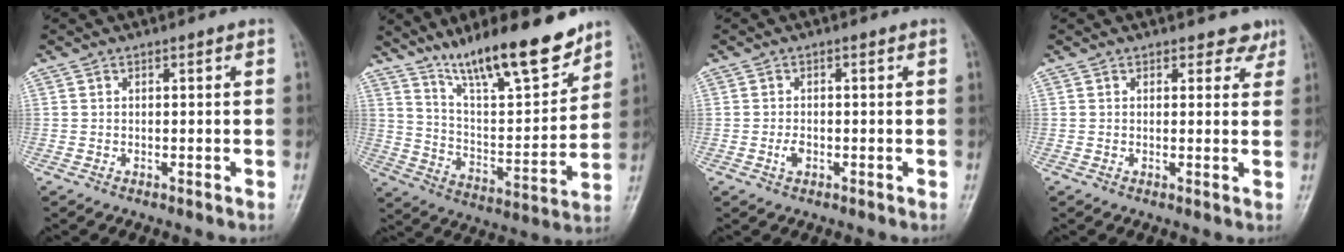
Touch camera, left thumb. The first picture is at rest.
{"total": 18.4, "force": [13.7, 4.2, 11.5], "torque": [-0.154, -0.082, 0.238]}
{"total": 1.8, "force": [-0.6, 1.1, 1.3], "torque": [-0.023, 0.001, -0.011]}
{"total": 2.8, "force": [2.2, 1.7, 0.3], "torque": [0.022, -0.014, 0.015]}